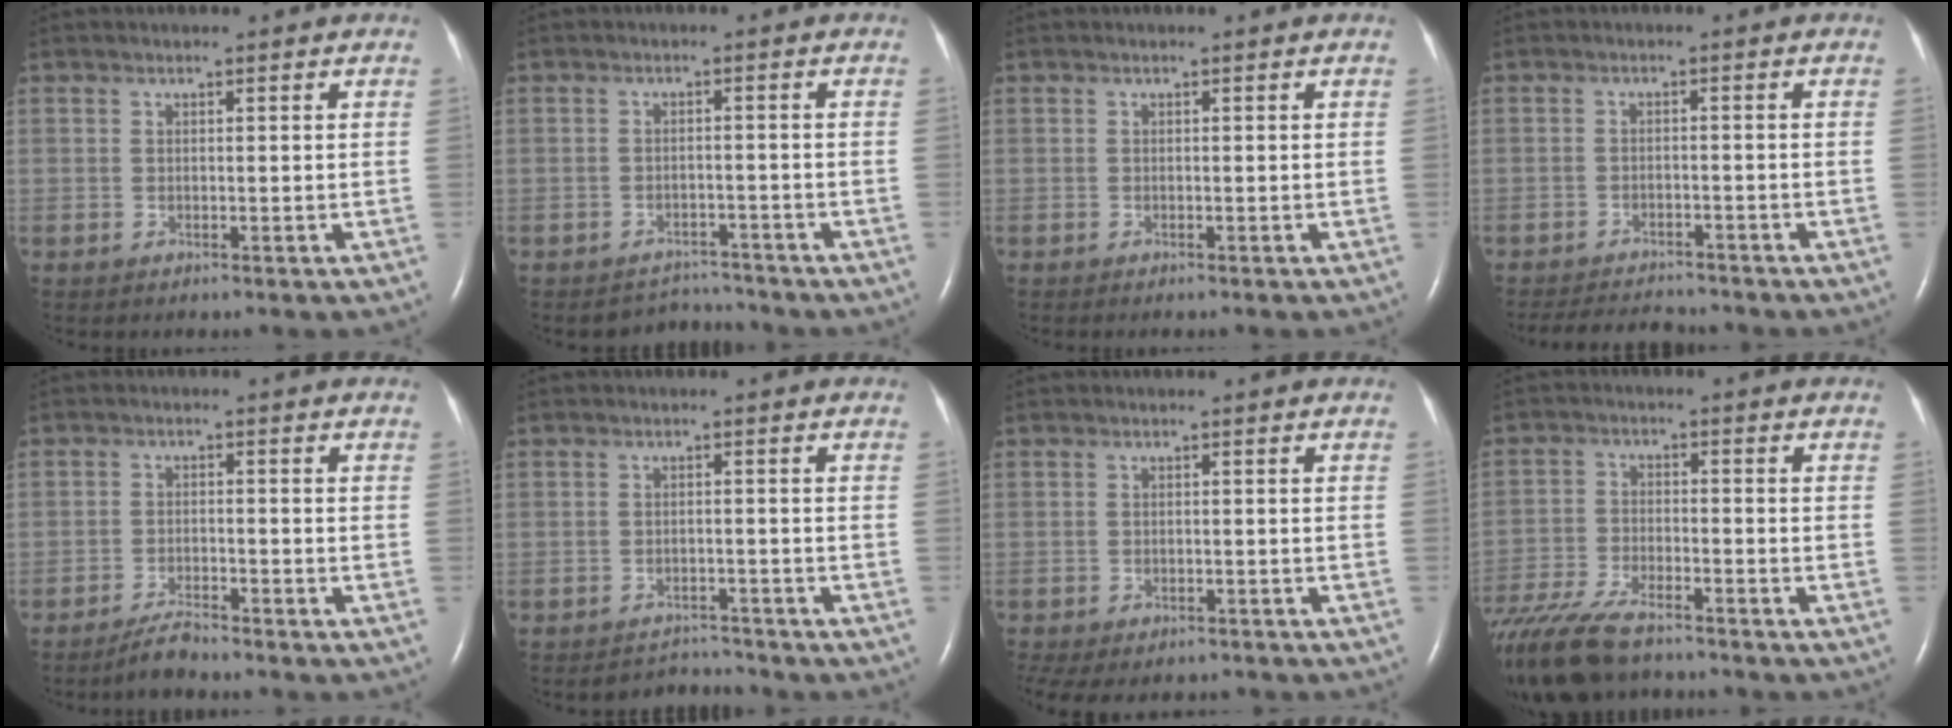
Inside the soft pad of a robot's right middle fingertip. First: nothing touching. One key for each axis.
{"total": 3.0, "fx": -2.7, "fy": 0.4, "fz": -1.1, "tx": 0.015, "ty": 0.003, "tz": -0.037}
{"total": 0.9, "fx": -0.8, "fy": 0.1, "fz": 0.5, "tx": -0.006, "ty": -0.002, "tz": -0.009}
{"total": 8.0, "fx": -7.6, "fy": 1.4, "fz": 2.0, "tx": -0.036, "ty": -0.007, "tz": -0.110}
{"total": 3.1, "fx": -3.0, "fy": 0.1, "fz": 1.0, "tx": -0.026, "ty": -0.012, "tz": -0.054}
{"total": 3.0, "fx": -2.8, "fy": 0.0, "fz": -1.1, "tx": 0.016, "ty": -0.004, "tz": -0.039}
{"total": 10.8, "fx": -8.7, "fy": 4.9, "fz": 4.1, "tx": -0.092, "ty": -0.005, "tz": -0.107}
{"total": 14.4, "fx": -12.1, "fy": 3.1, "fz": 7.2, "tx": -0.150, "ty": -0.036, "tz": -0.203}